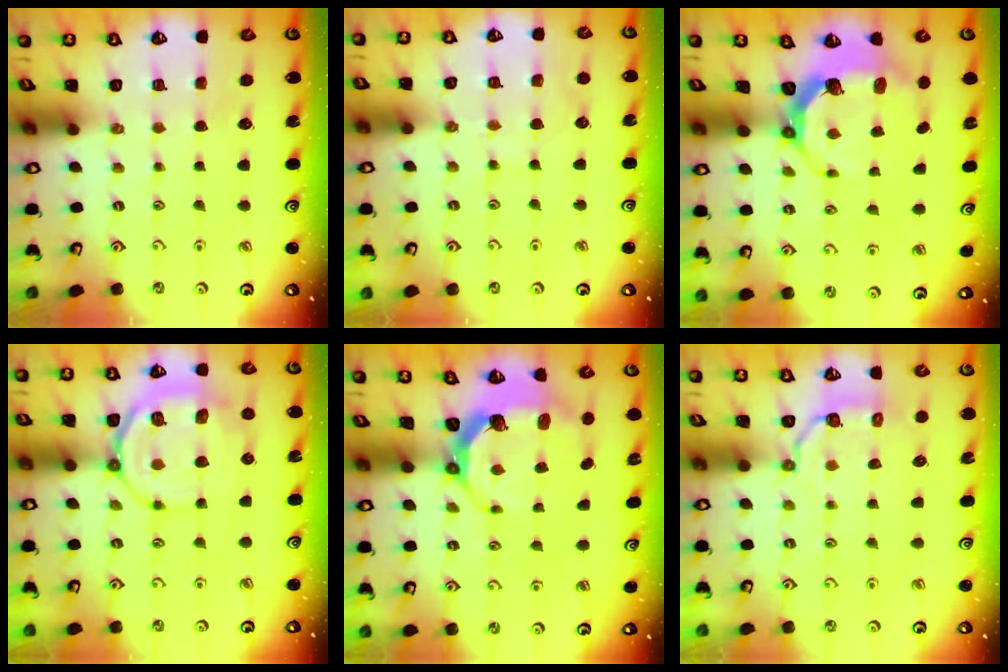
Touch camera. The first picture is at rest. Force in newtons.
{"total": 7.1, "press": 7.0, "slide": 0.5}
{"total": 7.1, "press": 5.7, "slide": 4.2}
{"total": 12.5, "press": 12.5, "slide": 1.2}
{"total": 7.1, "press": 5.7, "slide": 4.2}
{"total": 3.8, "press": 2.9, "slide": 2.5}